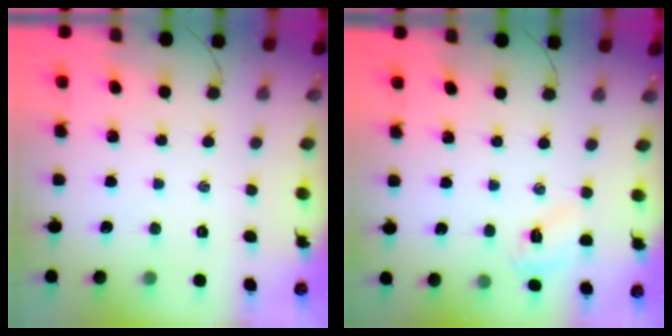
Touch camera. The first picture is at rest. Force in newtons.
{"total": 4.5, "press": 4.4, "slide": 1.2}